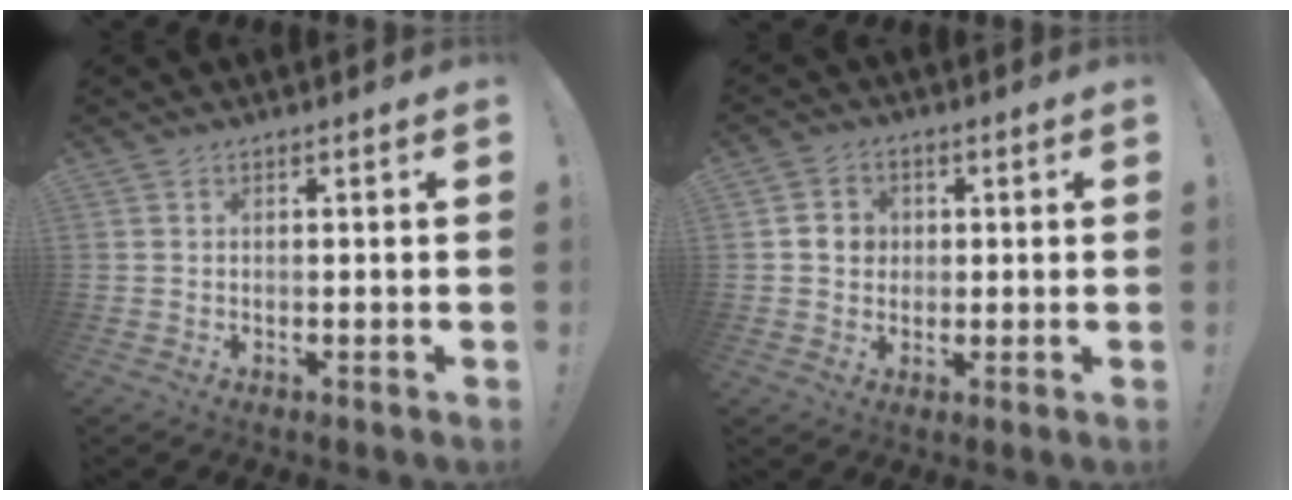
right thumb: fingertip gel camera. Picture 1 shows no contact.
{"total": 5.5, "force": [0.7, 5.2, 1.9], "torque": [-0.024, 0.004, 0.013]}